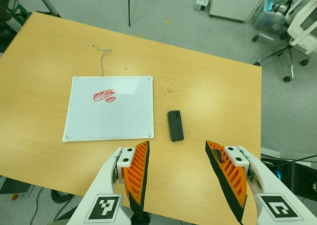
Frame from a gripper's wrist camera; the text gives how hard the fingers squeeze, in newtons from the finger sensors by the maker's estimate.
{"total": 0.0}